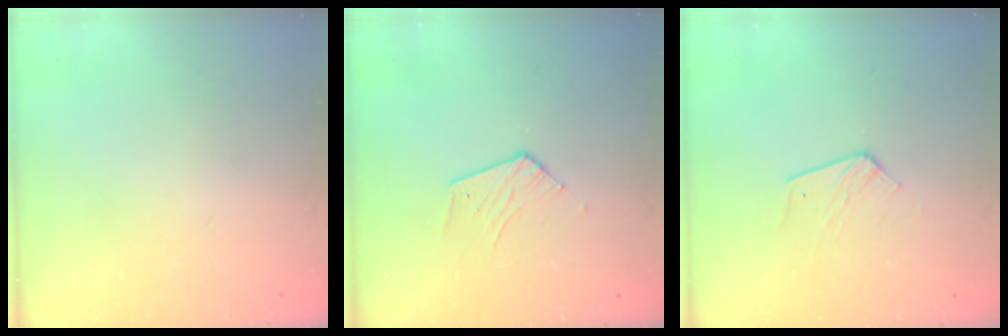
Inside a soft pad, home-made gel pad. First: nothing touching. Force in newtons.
{"total": 4.7, "press": 4.7, "slide": 0.4}
{"total": 6.0, "press": 5.9, "slide": 0.4}